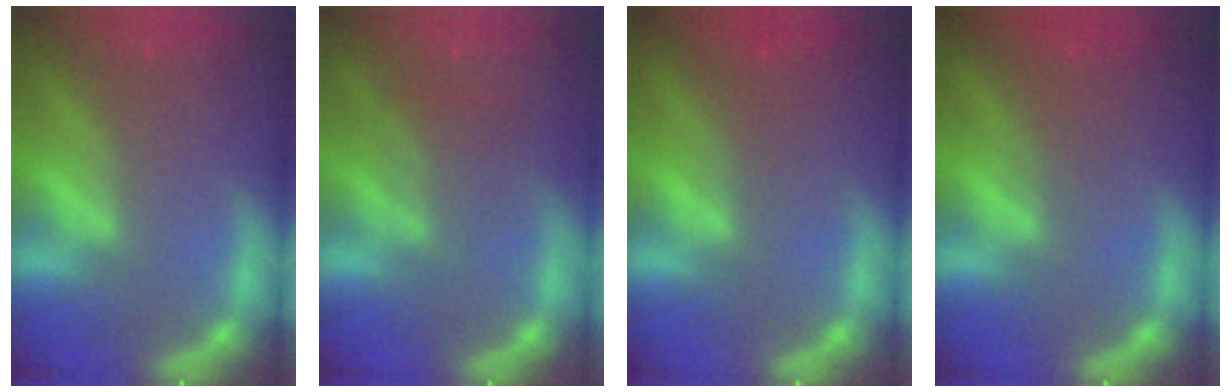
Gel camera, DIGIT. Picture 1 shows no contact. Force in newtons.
{"total": 3.0}
{"total": 1.5}
{"total": 1.9}